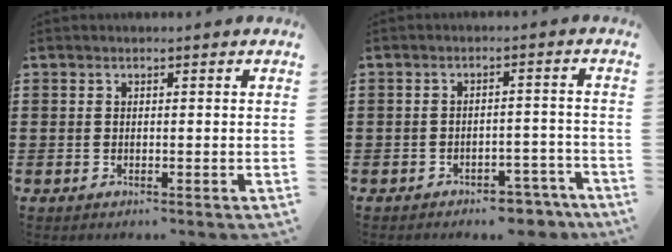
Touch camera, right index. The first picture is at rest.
{"total": 3.7, "force": [-3.5, 0.7, 0.9], "torque": [-0.016, 0.008, -0.070]}